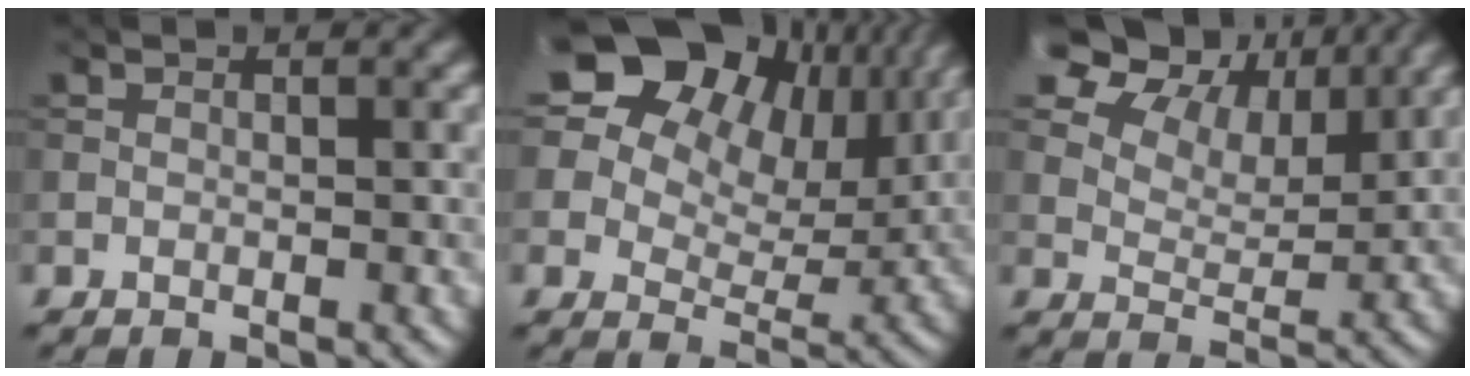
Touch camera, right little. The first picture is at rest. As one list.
[{"total": 20.6, "force": [11.0, 14.2, 10.0], "torque": [-0.217, 0.051, 0.198]}, {"total": 13.1, "force": [8.0, 7.7, 7.0], "torque": [-0.129, 0.022, 0.134]}]